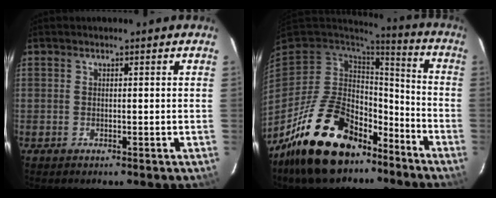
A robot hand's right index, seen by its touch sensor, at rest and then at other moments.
{"total": 21.6, "force": [-14.4, 11.3, 11.4], "torque": [-0.230, 0.005, -0.220]}